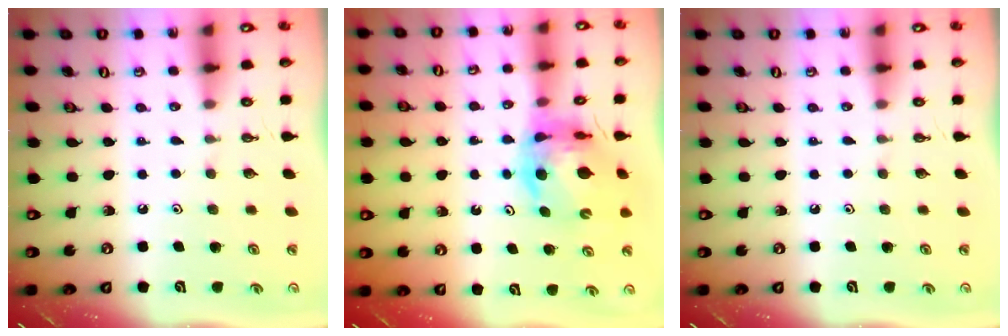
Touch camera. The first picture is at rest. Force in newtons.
{"total": 11.7, "press": 11.7, "slide": 1.2}
{"total": 0.0}